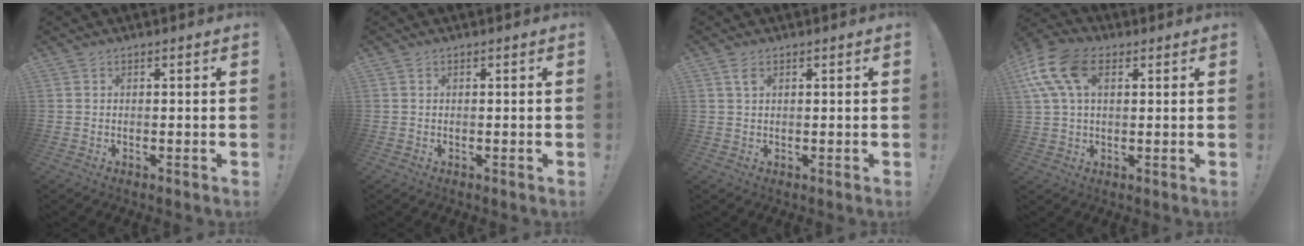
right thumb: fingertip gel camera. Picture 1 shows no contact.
{"total": 0.8, "force": [0.5, -0.6, -0.2], "torque": [0.003, -0.002, 0.009]}
{"total": 2.1, "force": [1.5, 0.3, 1.5], "torque": [-0.023, -0.004, 0.025]}
{"total": 14.4, "force": [5.2, 8.7, 10.3], "torque": [-0.214, -0.003, 0.098]}